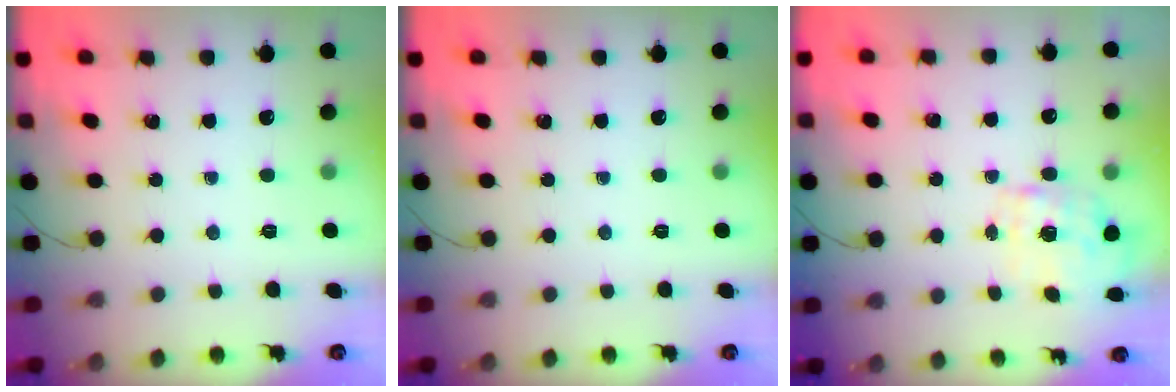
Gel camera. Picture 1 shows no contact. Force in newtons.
{"total": 0.0}
{"total": 2.3, "press": 2.3, "slide": 0.5}